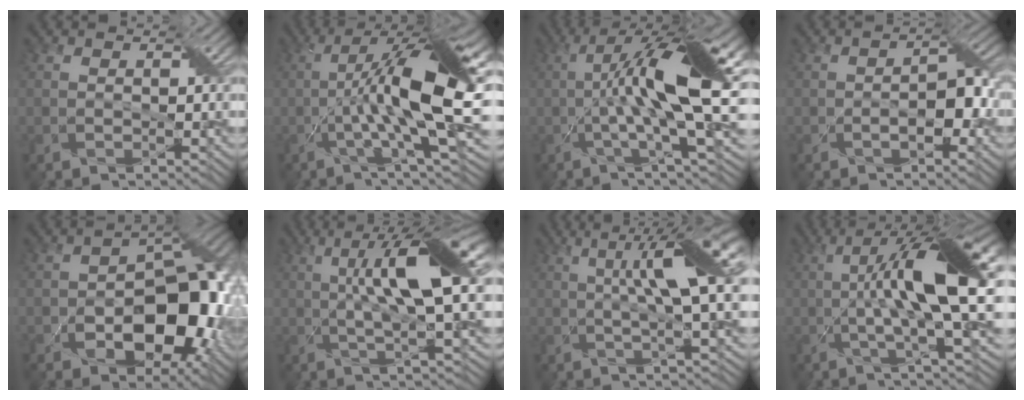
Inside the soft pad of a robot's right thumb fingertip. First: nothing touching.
{"total": 17.0, "force": [-0.2, 4.5, 16.4], "torque": [-0.267, 0.011, -0.004]}
{"total": 15.0, "force": [0.7, 3.3, 14.6], "torque": [-0.237, 0.019, 0.010]}
{"total": 4.7, "force": [-1.4, 2.4, 3.8], "torque": [-0.052, 0.003, -0.023]}
{"total": 12.9, "force": [-3.4, 8.2, 9.4], "torque": [-0.127, -0.018, -0.050]}
{"total": 12.1, "force": [2.6, 2.9, 11.5], "torque": [-0.194, 0.010, 0.040]}
{"total": 10.9, "force": [2.6, 2.3, 10.3], "torque": [-0.160, 0.013, 0.037]}
{"total": 13.6, "force": [1.3, 2.7, 13.3], "torque": [-0.211, 0.015, 0.022]}